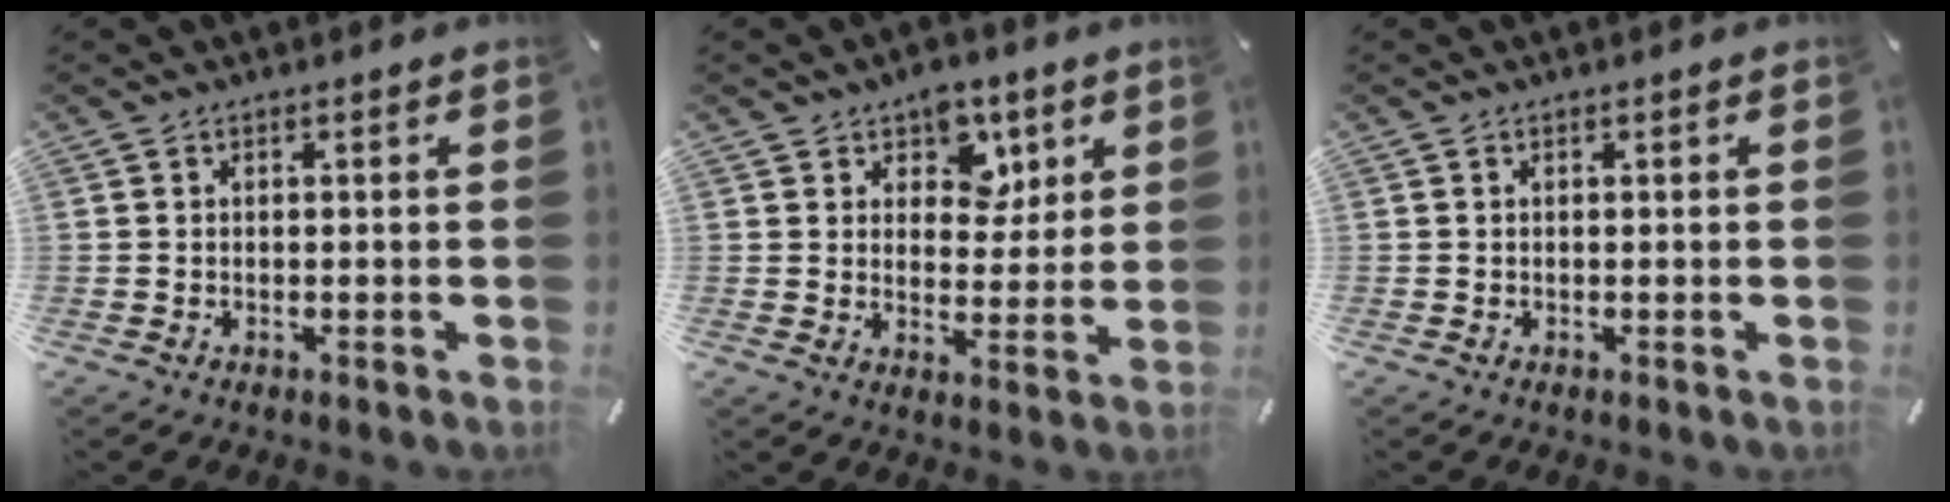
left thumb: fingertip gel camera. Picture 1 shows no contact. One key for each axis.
{"total": 8.4, "fx": 4.5, "fy": 6.6, "fz": 2.7, "tx": -0.026, "ty": -0.021, "tz": 0.076}
{"total": 0.0}